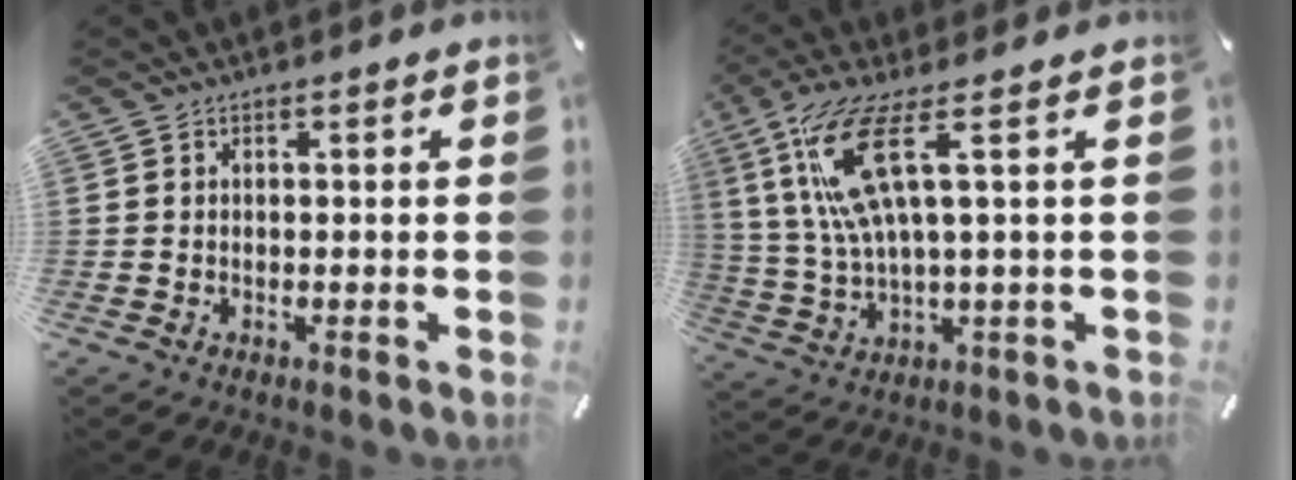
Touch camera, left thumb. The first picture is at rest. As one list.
[{"total": 13.5, "force": [4.3, 3.4, 12.4], "torque": [-0.278, -0.015, 0.069]}]